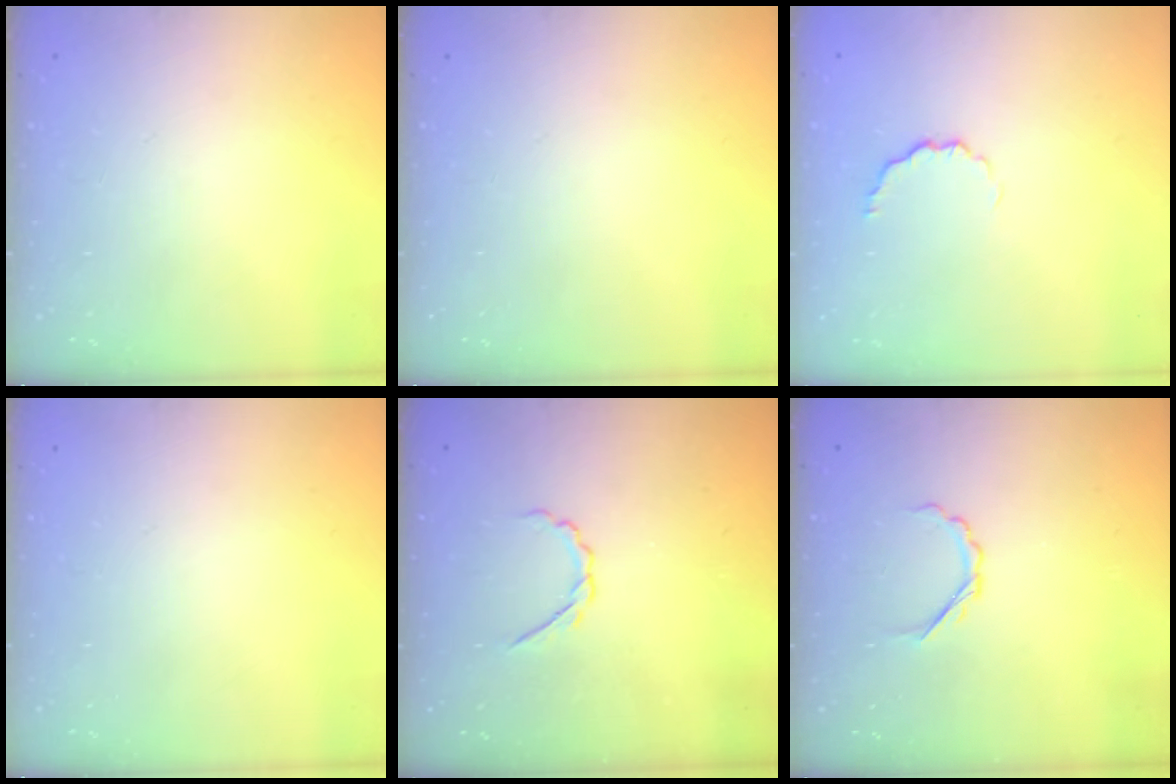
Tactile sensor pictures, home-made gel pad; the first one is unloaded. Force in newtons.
{"total": 0.0}
{"total": 4.2, "press": 4.0, "slide": 1.1}
{"total": 0.0}
{"total": 2.4, "press": 2.3, "slide": 0.7}
{"total": 3.8, "press": 3.7, "slide": 0.9}